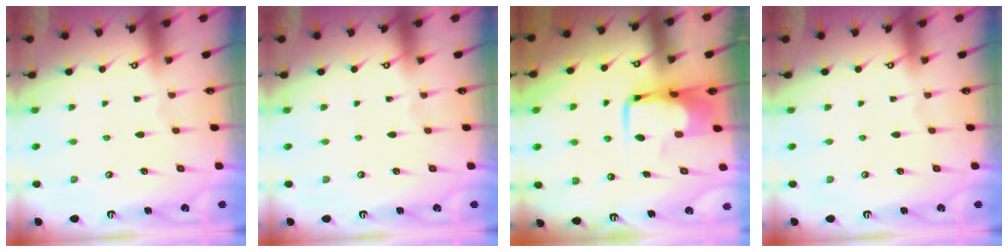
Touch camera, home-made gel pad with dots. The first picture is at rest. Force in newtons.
{"total": 0.0}
{"total": 7.1, "press": 7.0, "slide": 1.3}
{"total": 0.0}